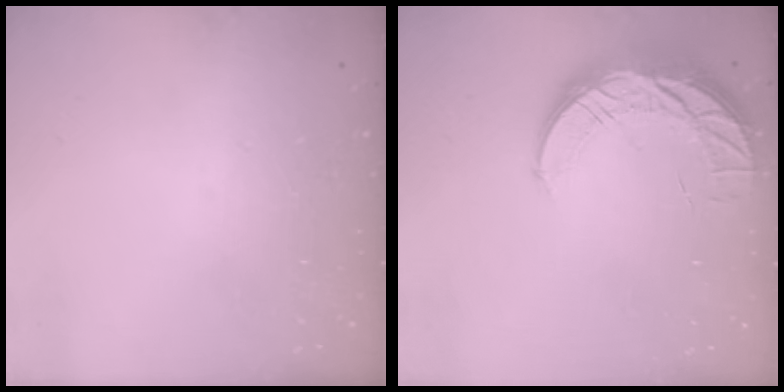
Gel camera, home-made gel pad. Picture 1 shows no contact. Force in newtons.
{"total": 11.6, "press": 11.6, "slide": 0.9}